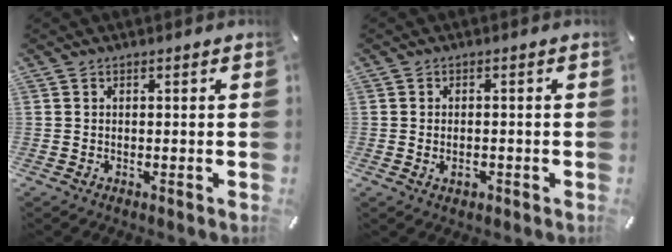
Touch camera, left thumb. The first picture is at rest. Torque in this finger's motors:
{"motor_torque": [0.24, -0.39, -0.03, 0.05, -0.01]}